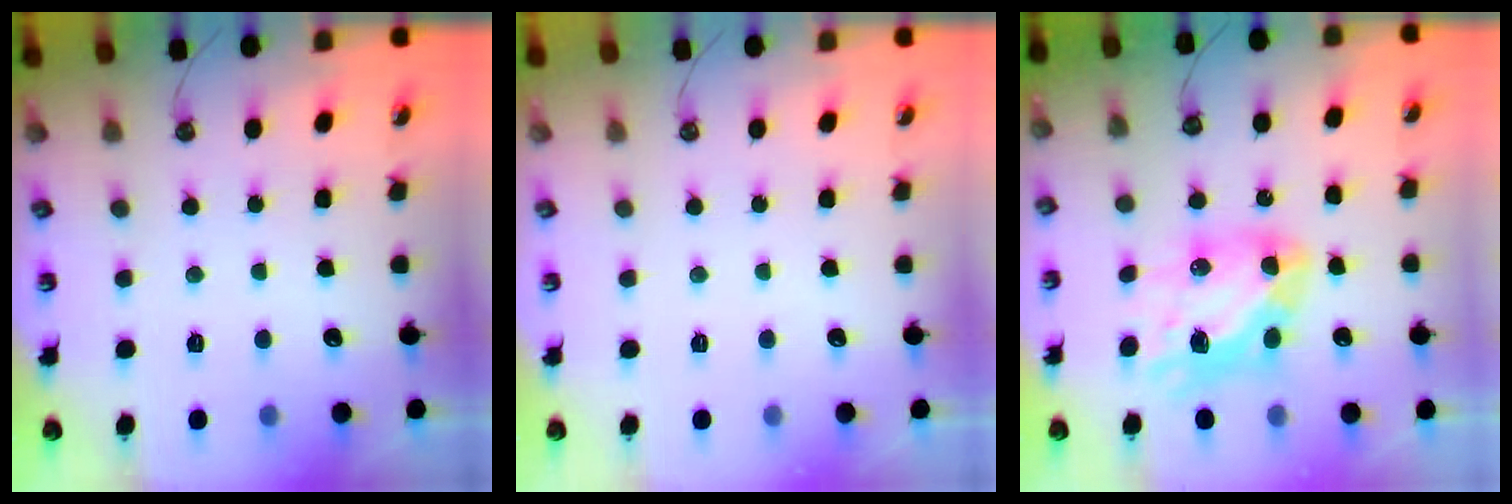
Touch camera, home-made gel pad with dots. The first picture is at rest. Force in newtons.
{"total": 0.0}
{"total": 12.8, "press": 12.7, "slide": 1.4}